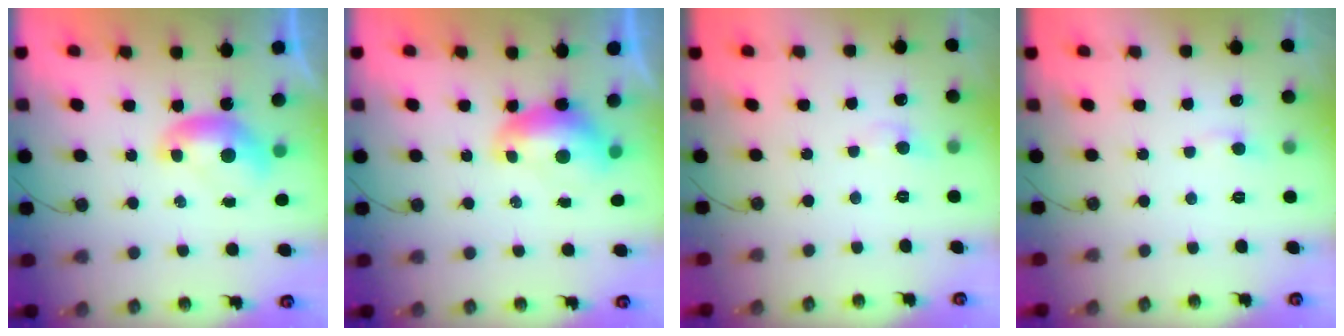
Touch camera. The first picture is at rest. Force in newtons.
{"total": 1.4, "press": 0.8, "slide": 1.1}
{"total": 2.7, "press": 2.6, "slide": 0.8}
{"total": 0.7, "press": 0.6, "slide": 0.5}